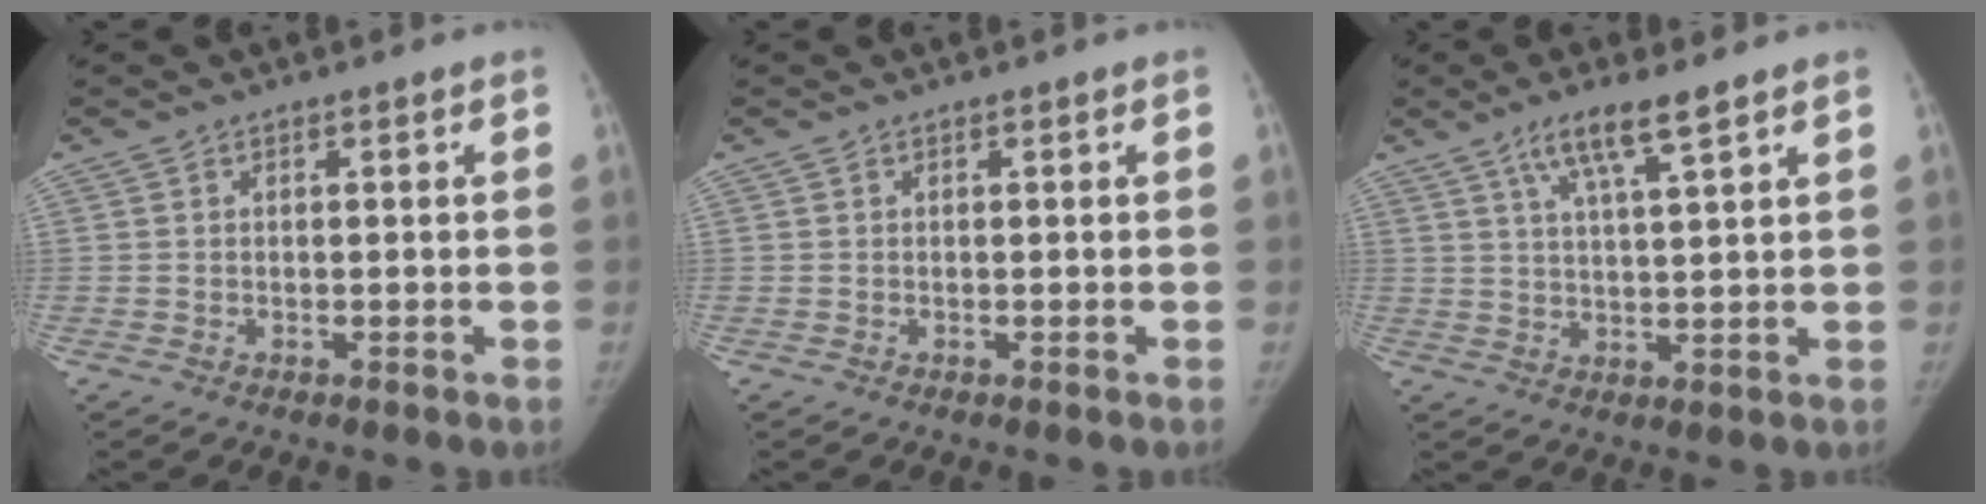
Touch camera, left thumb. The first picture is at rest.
{"total": 0.0}
{"total": 7.2, "force": [4.5, 0.7, 5.5], "torque": [-0.106, -0.017, 0.089]}